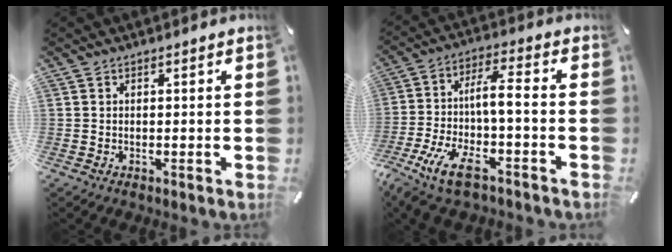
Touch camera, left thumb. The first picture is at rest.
{"total": 11.8, "force": [-3.4, 3.4, 10.7], "torque": [-0.225, -0.003, -0.064]}